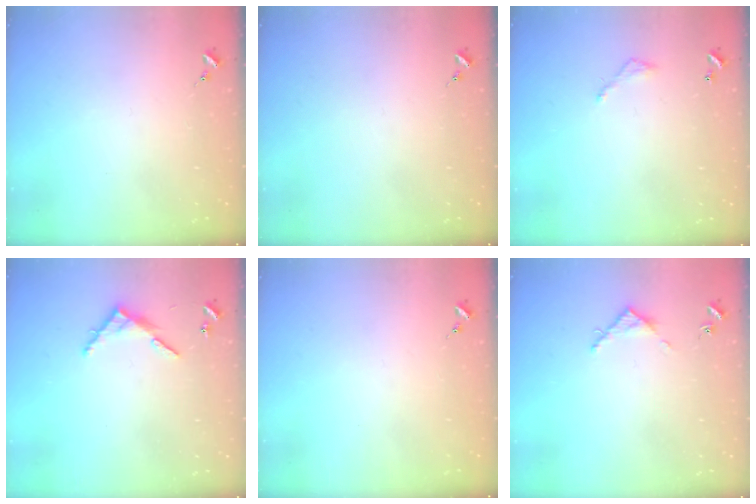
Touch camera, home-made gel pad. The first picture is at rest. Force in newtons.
{"total": 0.0}
{"total": 3.2, "press": 3.2, "slide": 0.2}
{"total": 6.9, "press": 6.9, "slide": 0.5}
{"total": 0.0}
{"total": 4.0, "press": 4.0, "slide": 0.5}